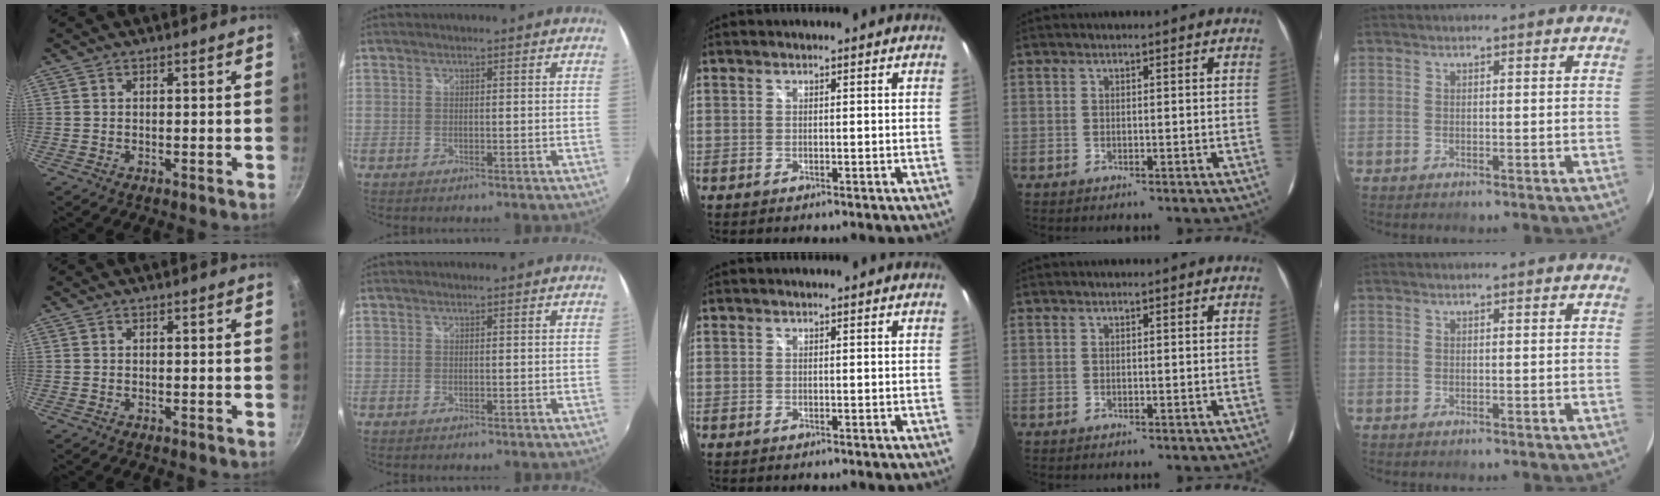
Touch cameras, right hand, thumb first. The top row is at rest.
{}